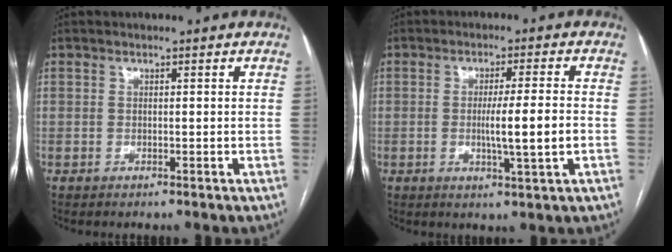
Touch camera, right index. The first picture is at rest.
{"total": 6.7, "force": [-1.1, -0.5, 6.6], "torque": [-0.111, -0.010, -0.018]}